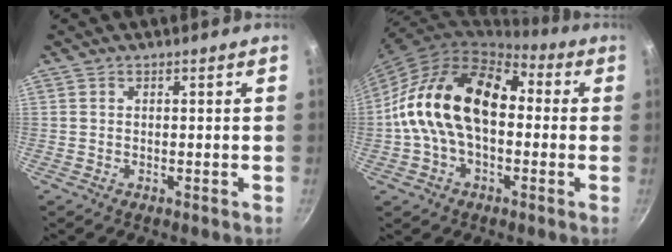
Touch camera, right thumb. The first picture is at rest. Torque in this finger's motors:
{"motor_torque": [1.44, 2.69, 1.52, -1.25, 0.67]}